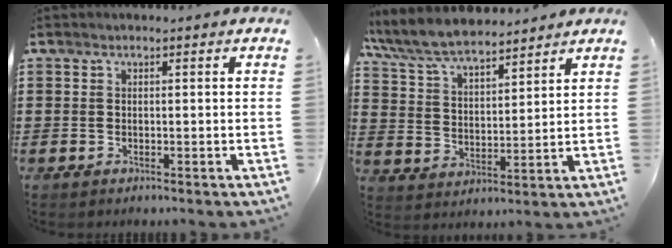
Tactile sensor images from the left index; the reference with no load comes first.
{"total": 7.7, "force": [7.1, 1.3, 2.7], "torque": [-0.081, -0.029, 0.128]}